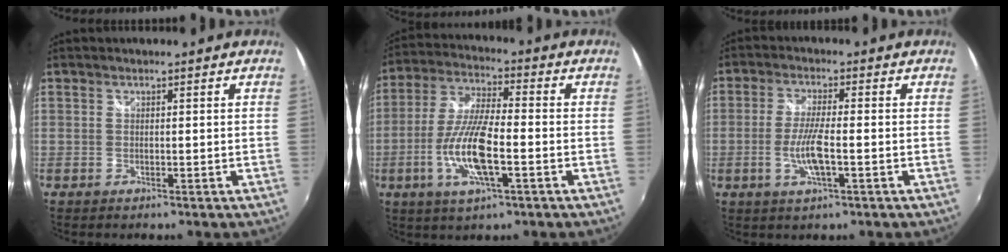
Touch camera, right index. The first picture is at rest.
{"total": 12.3, "force": [-3.8, 2.8, 11.3], "torque": [-0.236, -0.005, -0.075]}
{"total": 6.2, "force": [-1.8, 0.8, 5.9], "torque": [-0.122, -0.004, -0.035]}